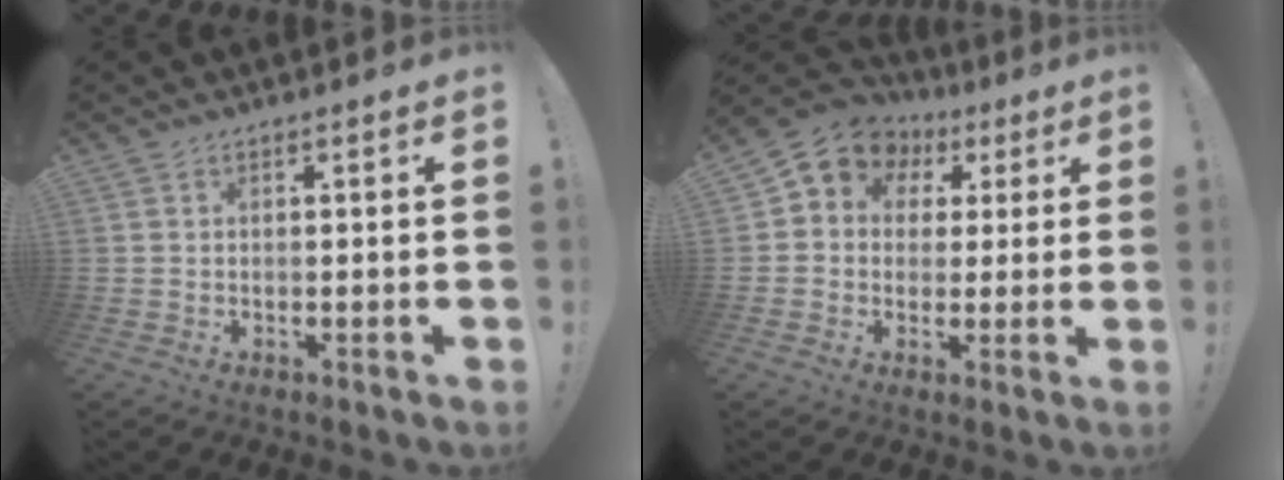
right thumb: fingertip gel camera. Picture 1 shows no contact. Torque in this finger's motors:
{"motor_torque": [0.67, 0.67, 0.07, 0.10, 0.03]}